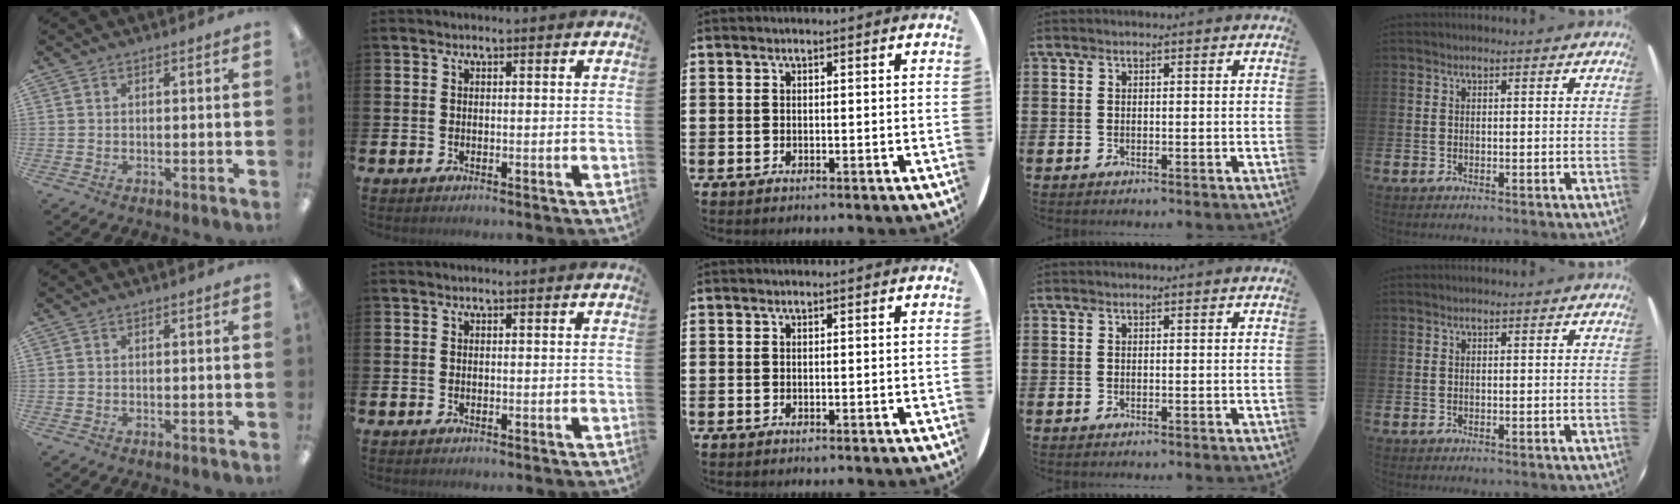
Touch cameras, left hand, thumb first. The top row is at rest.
{}